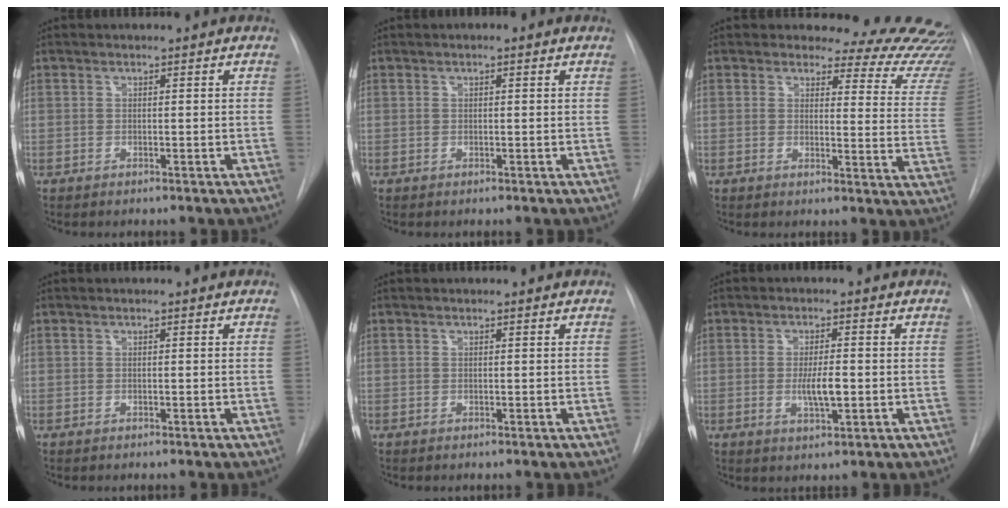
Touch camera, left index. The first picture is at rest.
{"total": 0.7, "force": [0.0, 0.3, 0.7], "torque": [-0.012, -0.002, -0.006]}
{"total": 15.8, "force": [15.2, 3.6, 2.6], "torque": [0.006, -0.123, 0.129]}
{"total": 0.0}
{"total": 0.0}
{"total": 4.4, "force": [-1.0, 1.0, 4.2], "torque": [-0.077, -0.009, -0.016]}